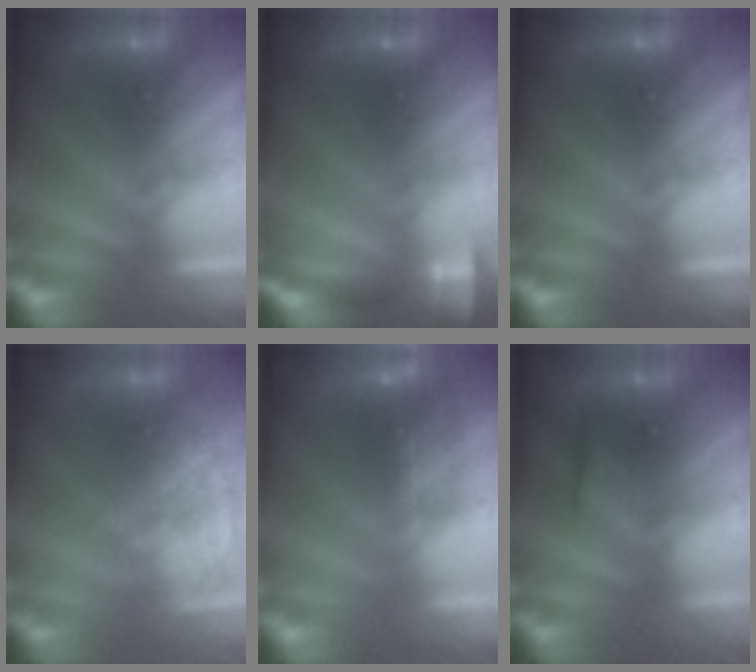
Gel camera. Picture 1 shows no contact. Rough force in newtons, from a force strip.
{"total": 7.4}
{"total": 0.0}
{"total": 3.7}
{"total": 1.3}
{"total": 2.4}